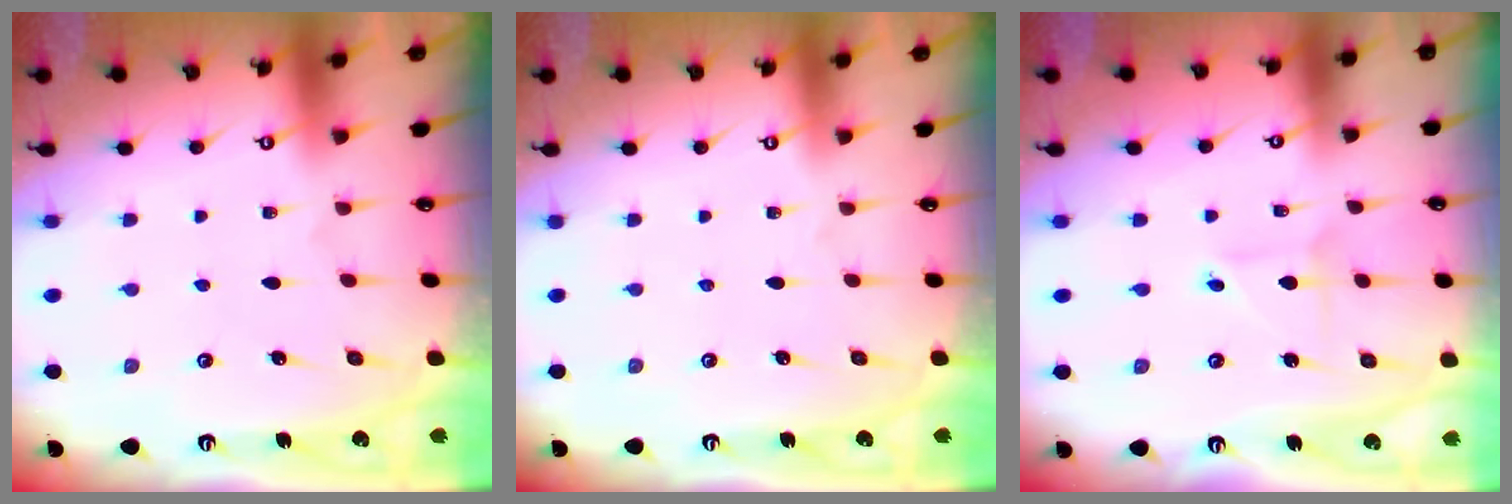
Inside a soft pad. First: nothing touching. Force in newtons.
{"total": 0.0}
{"total": 1.8, "press": 1.8, "slide": 0.2}